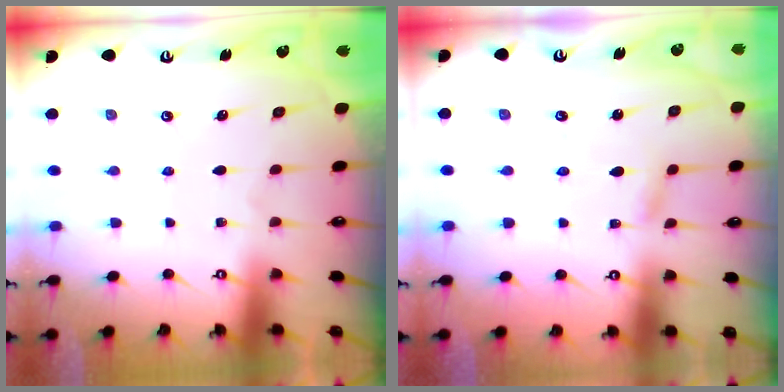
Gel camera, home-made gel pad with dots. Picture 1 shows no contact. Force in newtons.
{"total": 1.6, "press": 1.5, "slide": 0.1}